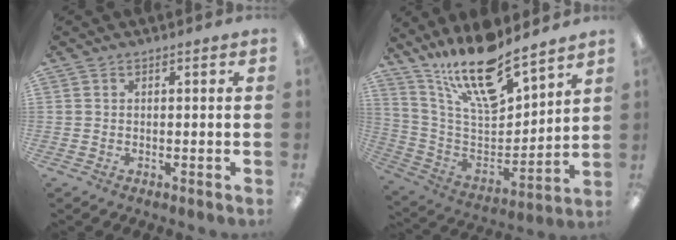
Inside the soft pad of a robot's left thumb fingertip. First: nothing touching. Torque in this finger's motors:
{"motor_torque": [0.43, 0.36, 0.91, -1.86, 0.38]}